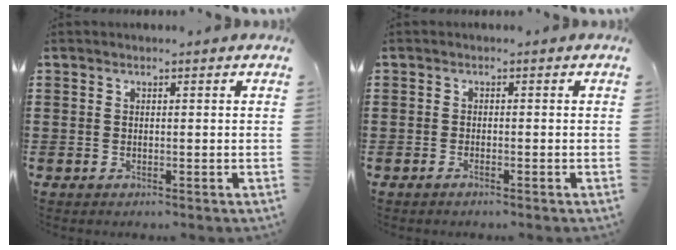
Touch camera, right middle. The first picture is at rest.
{"total": 0.7, "force": [-0.6, 0.1, 0.4], "torque": [-0.009, -0.003, -0.010]}